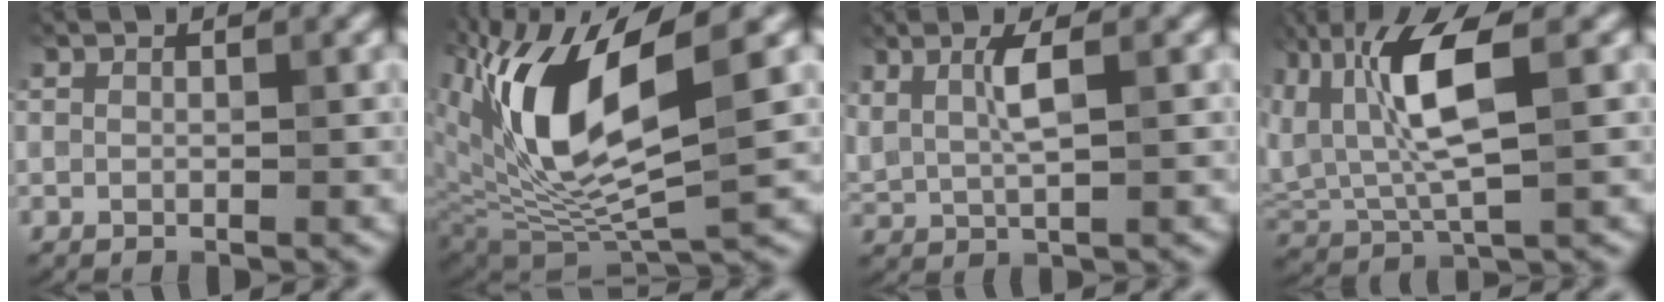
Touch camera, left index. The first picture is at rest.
{"total": 11.8, "force": [3.4, 4.2, 10.5], "torque": [-0.207, -0.009, 0.066]}
{"total": 2.6, "force": [1.0, 0.5, 2.4], "torque": [-0.051, -0.003, 0.023]}
{"total": 7.9, "force": [1.7, 2.6, 7.3], "torque": [-0.154, 0.010, 0.030]}